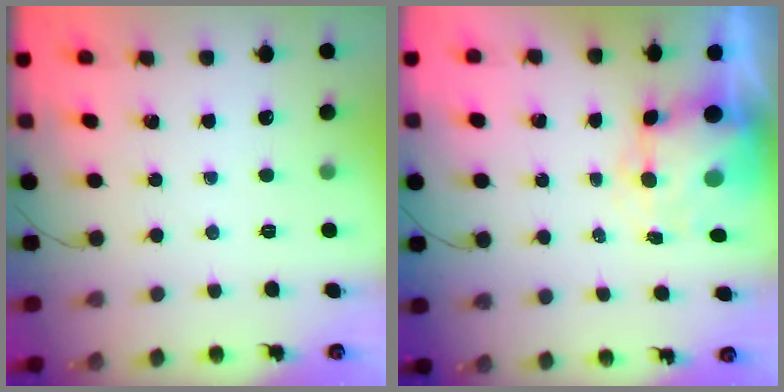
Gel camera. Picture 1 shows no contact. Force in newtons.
{"total": 7.3, "press": 7.1, "slide": 1.8}